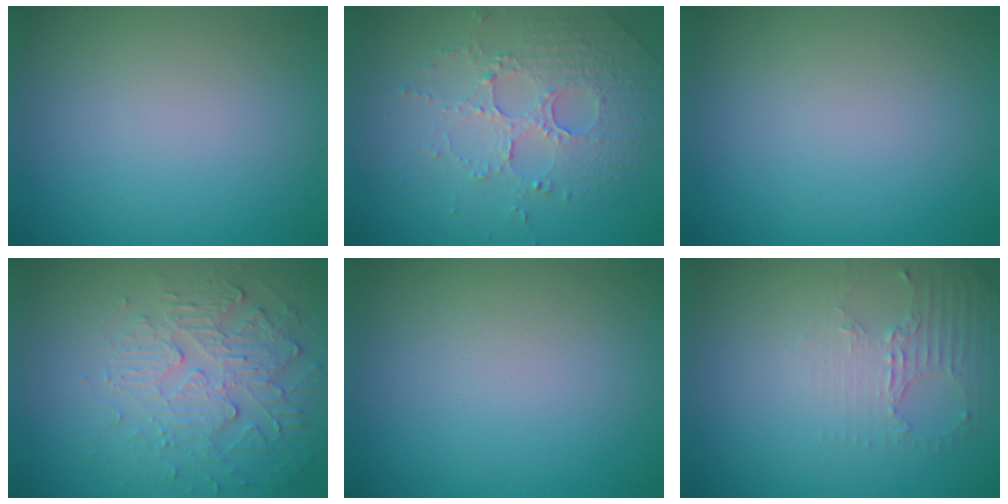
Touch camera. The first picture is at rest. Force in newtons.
{"total": 5.1, "press": 3.5, "slide": 3.7}
{"total": 0.0}
{"total": 4.9, "press": 3.3, "slide": 3.6}
{"total": 0.0}
{"total": 2.3, "press": 1.8, "slide": 1.6}